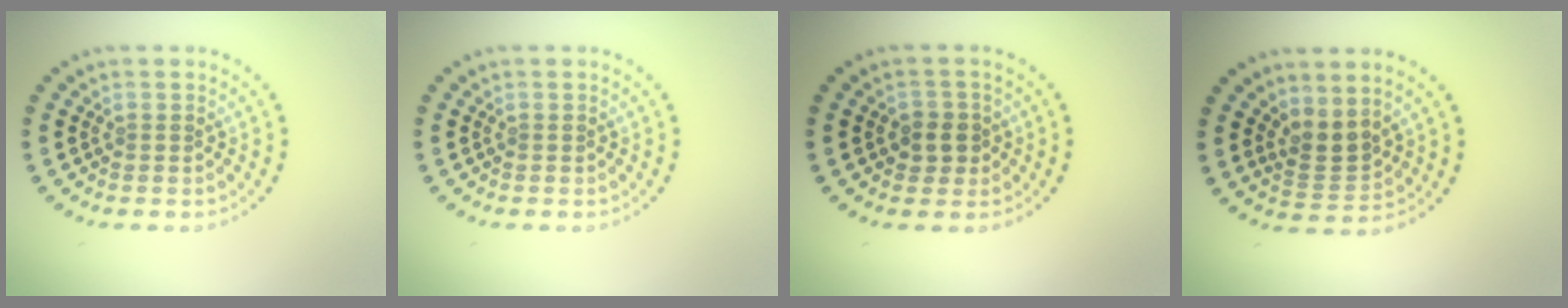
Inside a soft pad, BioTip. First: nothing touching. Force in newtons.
{"total": 0.0}
{"total": 2.1, "press": 1.9, "slide": 0.8}
{"total": 2.6, "press": 2.2, "slide": 1.5}